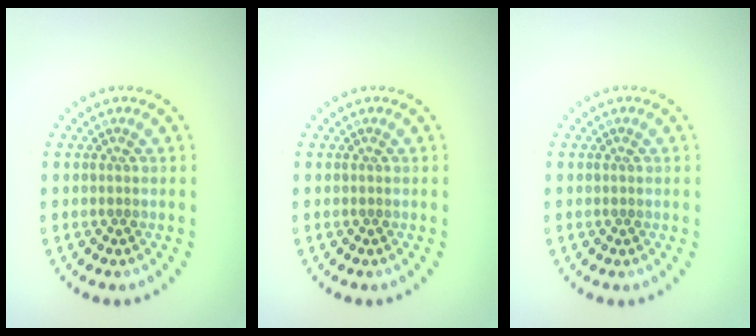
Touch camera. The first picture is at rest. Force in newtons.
{"total": 0.0}
{"total": 0.0}